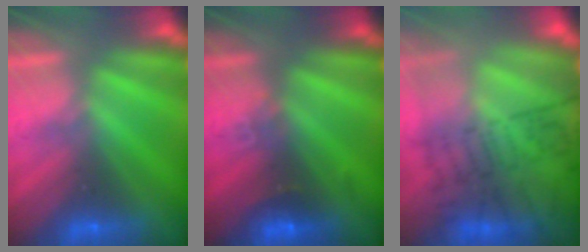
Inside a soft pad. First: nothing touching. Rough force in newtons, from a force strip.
{"total": 3.4}
{"total": 7.5}